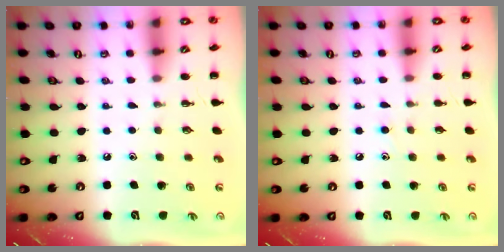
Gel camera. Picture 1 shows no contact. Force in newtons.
{"total": 6.3, "press": 5.9, "slide": 2.3}